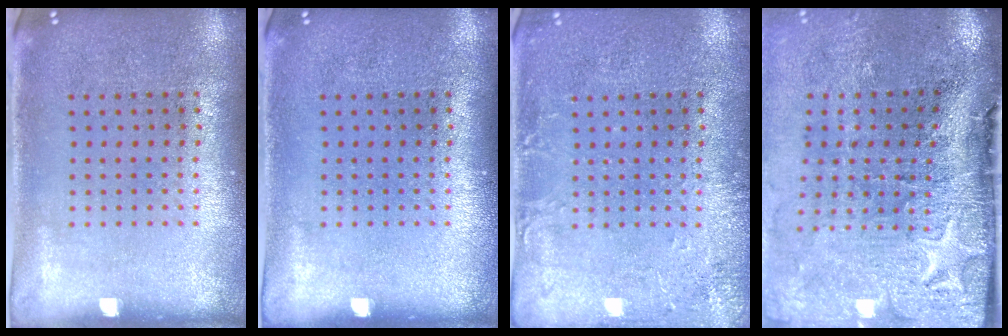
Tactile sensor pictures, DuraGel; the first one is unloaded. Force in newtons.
{"total": 0.0}
{"total": 2.2, "press": 2.2, "slide": 0.3}
{"total": 5.0, "press": 4.0, "slide": 3.1}